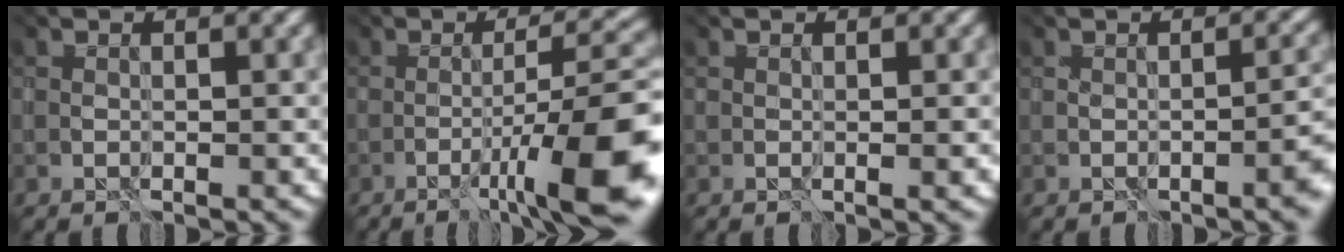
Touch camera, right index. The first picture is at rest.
{"total": 9.2, "force": [-5.0, 0.5, 7.7], "torque": [-0.120, 0.002, -0.061]}
{"total": 0.6, "force": [-0.1, 0.0, 0.6], "torque": [-0.008, 0.000, 0.000]}
{"total": 3.3, "force": [-1.9, 0.6, 2.7], "torque": [-0.011, 0.004, -0.006]}